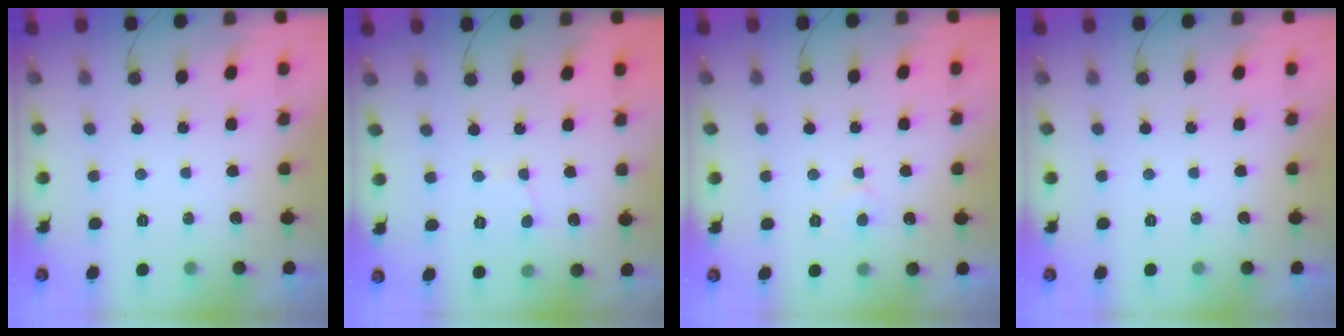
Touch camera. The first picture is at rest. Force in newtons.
{"total": 2.2, "press": 2.2, "slide": 0.2}
{"total": 4.4, "press": 4.4, "slide": 0.3}
{"total": 0.0}